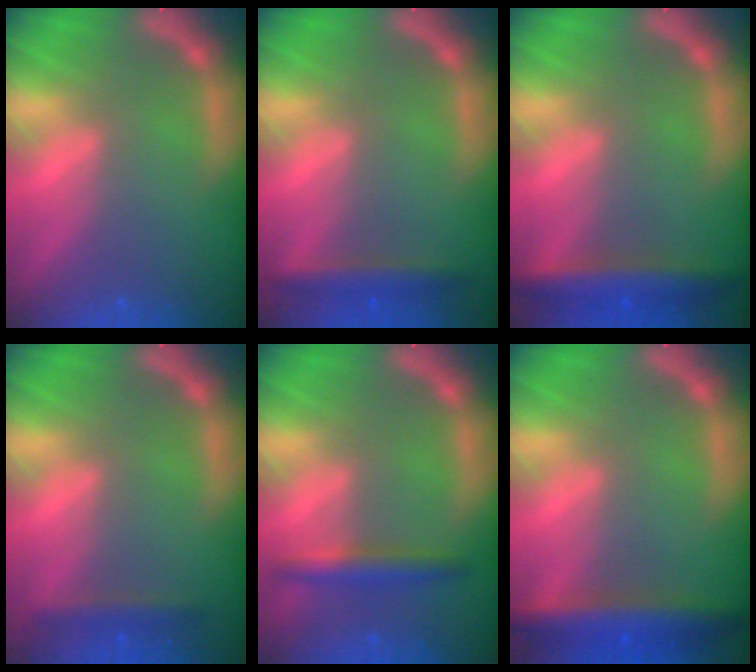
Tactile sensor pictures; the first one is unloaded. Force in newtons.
{"total": 2.9}
{"total": 5.0}
{"total": 1.9}
{"total": 3.0}
{"total": 5.9}